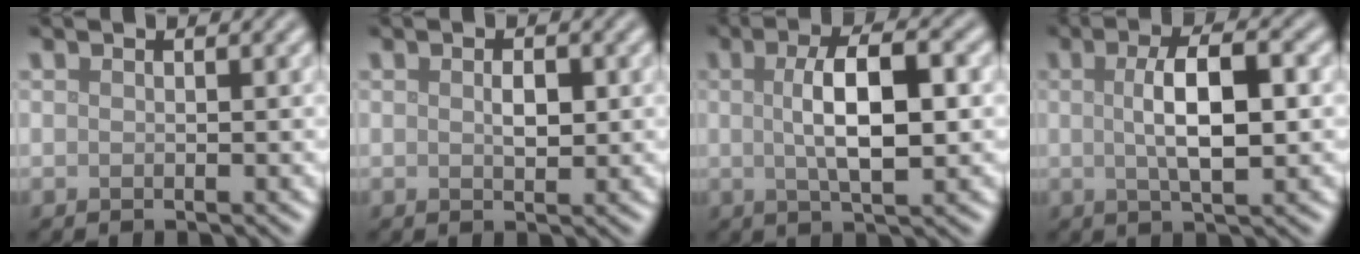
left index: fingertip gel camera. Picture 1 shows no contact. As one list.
[{"total": 1.5, "force": [0.2, 0.8, 1.3], "torque": [-0.024, 0.000, 0.004]}, {"total": 5.9, "force": [0.6, 1.8, 5.6], "torque": [-0.094, 0.008, 0.008]}, {"total": 5.3, "force": [0.5, 1.6, 5.1], "torque": [-0.088, 0.007, 0.008]}]